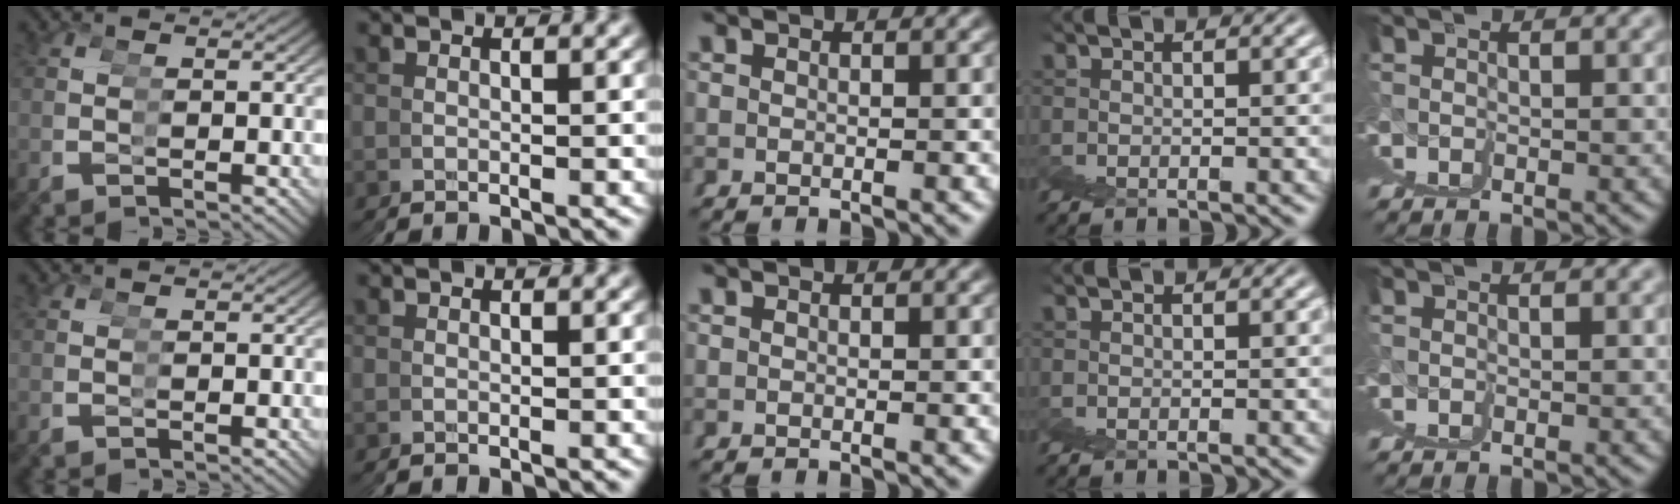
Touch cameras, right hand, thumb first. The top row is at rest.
{}